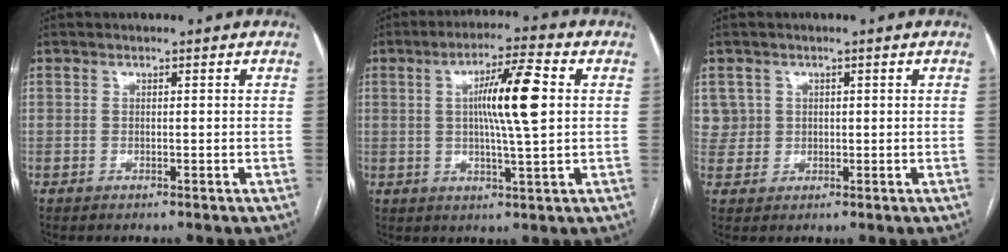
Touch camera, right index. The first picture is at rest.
{"total": 10.2, "force": [1.6, 0.3, 10.0], "torque": [-0.173, 0.005, 0.024]}
{"total": 3.3, "force": [1.2, 3.1, -0.3], "torque": [0.022, 0.009, 0.021]}